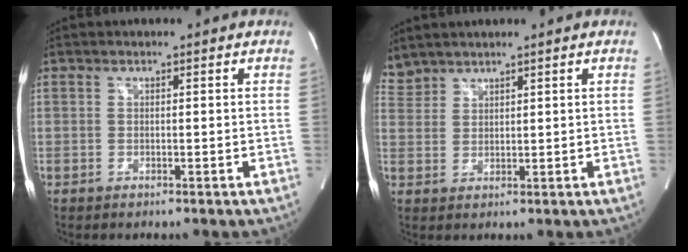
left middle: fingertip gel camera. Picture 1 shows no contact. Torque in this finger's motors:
{"motor_torque": [0.21, -0.51, 0.03, 0.05]}